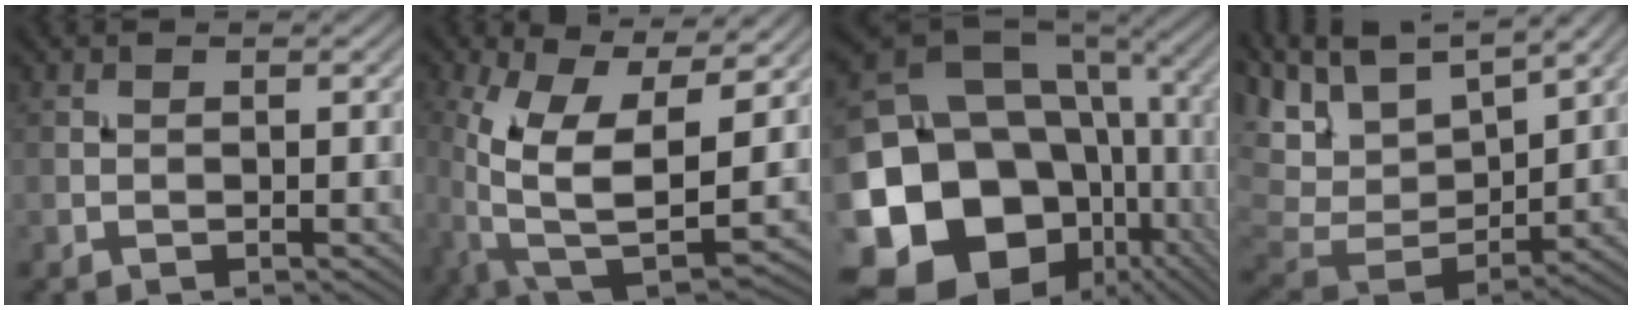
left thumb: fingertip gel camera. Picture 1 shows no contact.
{"total": 15.5, "force": [1.0, 7.4, 13.6], "torque": [-0.274, -0.027, 0.041]}
{"total": 24.1, "force": [-6.2, 19.9, 12.2], "torque": [-0.261, -0.016, -0.100]}
{"total": 12.3, "force": [7.1, 5.3, 8.5], "torque": [-0.213, 0.015, 0.134]}